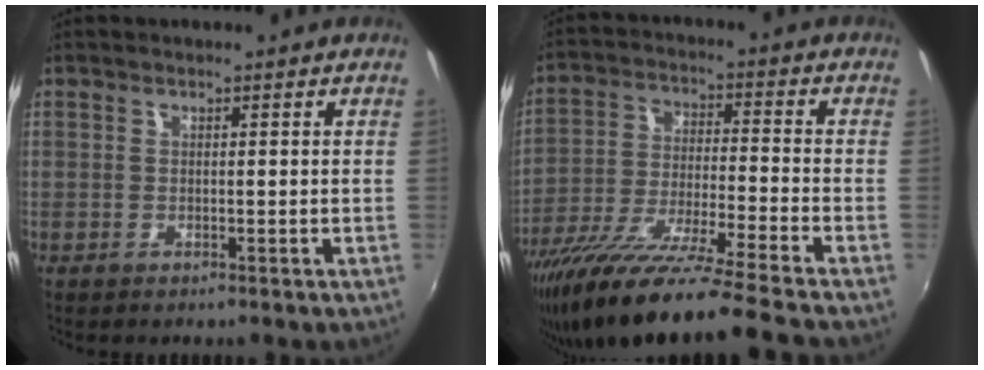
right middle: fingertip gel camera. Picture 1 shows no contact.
{"total": 21.0, "force": [-17.8, -1.5, 11.0], "torque": [-0.198, -0.057, -0.308]}